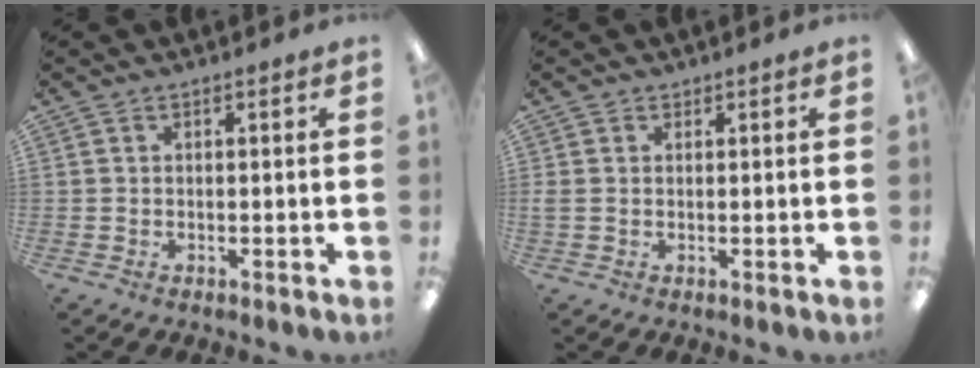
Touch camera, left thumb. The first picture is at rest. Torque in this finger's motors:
{"motor_torque": [-0.06, 0.06, 0.05, -0.08, -0.01]}